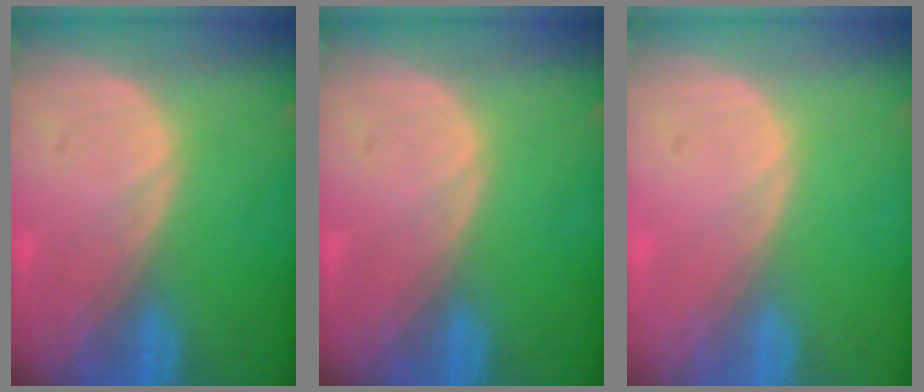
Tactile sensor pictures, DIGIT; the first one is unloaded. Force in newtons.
{"total": 0.0}
{"total": 0.0}